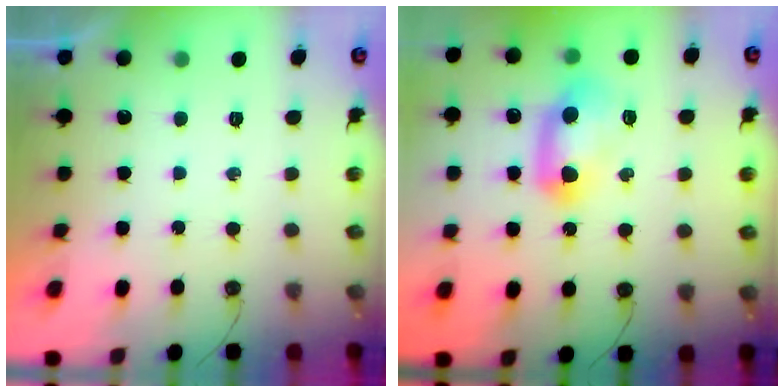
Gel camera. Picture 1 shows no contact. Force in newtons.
{"total": 12.3, "press": 12.2, "slide": 0.9}